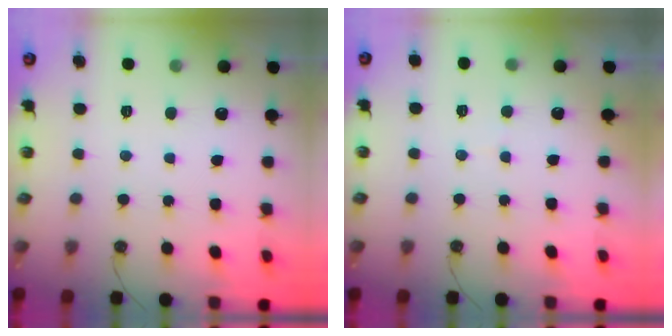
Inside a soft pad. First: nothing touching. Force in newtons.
{"total": 2.6, "press": 2.4, "slide": 0.9}